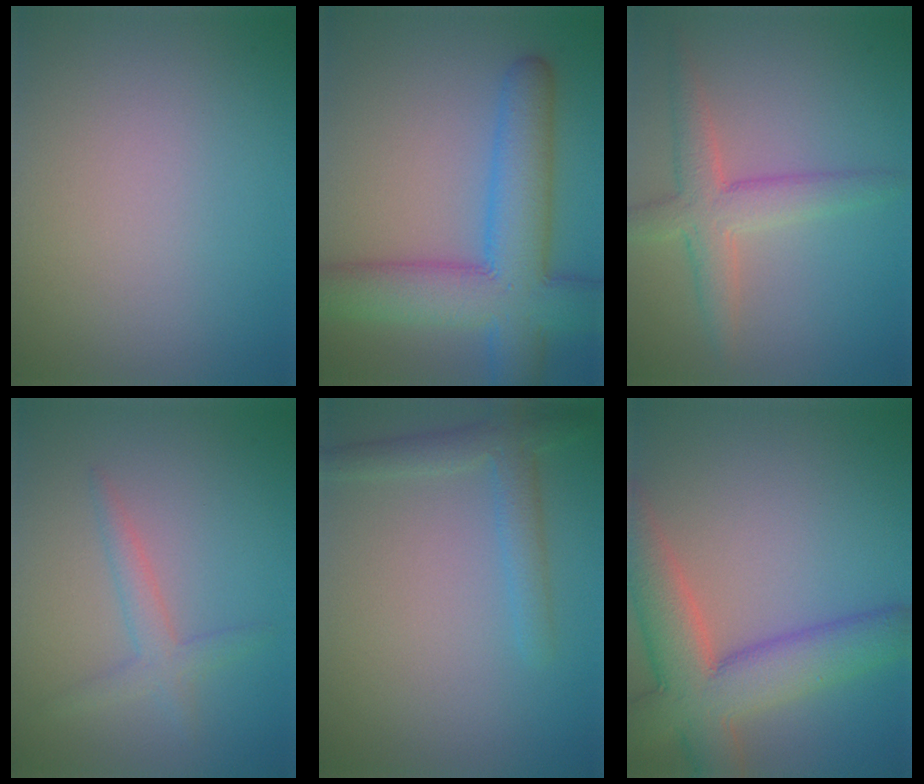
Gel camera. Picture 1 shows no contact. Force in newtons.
{"total": 9.9, "press": 9.9, "slide": 0.4}
{"total": 4.1, "press": 4.1, "slide": 0.4}
{"total": 2.1, "press": 2.1, "slide": 0.1}
{"total": 2.8, "press": 2.8, "slide": 0.2}
{"total": 8.9, "press": 8.9, "slide": 0.4}